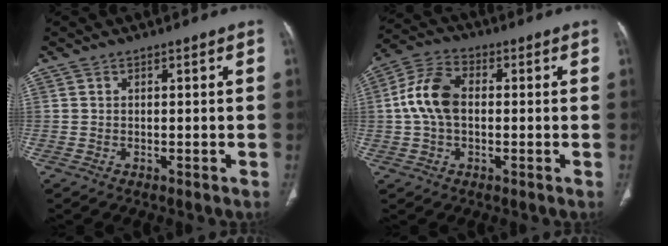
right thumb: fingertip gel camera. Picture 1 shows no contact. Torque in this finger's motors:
{"motor_torque": [-0.14, 0.42, 0.60, -0.04, 0.14]}